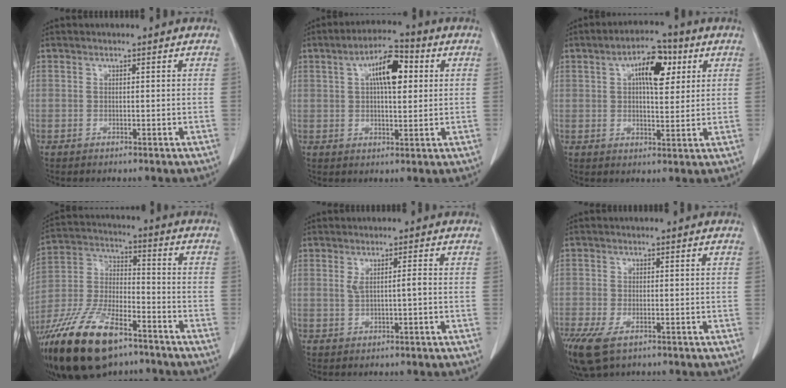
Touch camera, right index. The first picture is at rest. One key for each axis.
{"total": 8.3, "fx": 2.4, "fy": 2.9, "fz": 7.4, "tx": -0.127, "ty": 0.021, "tz": 0.036}
{"total": 8.2, "fx": 3.0, "fy": 3.3, "fz": 6.9, "tx": -0.110, "ty": 0.018, "tz": 0.045}
{"total": 20.0, "fx": -13.4, "fy": 7.0, "fz": 13.1, "tx": -0.299, "ty": -0.019, "tz": -0.246}
{"total": 2.2, "fx": 0.1, "fy": 0.2, "fz": 2.2, "tx": -0.041, "ty": 0.002, "tz": 0.004}
{"total": 6.9, "fx": -3.9, "fy": 3.1, "fz": 4.8, "tx": -0.105, "ty": -0.020, "tz": -0.067}